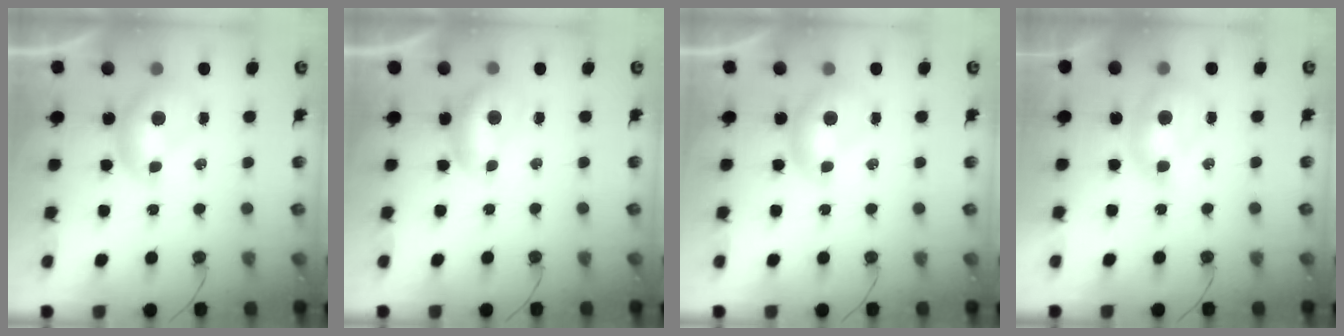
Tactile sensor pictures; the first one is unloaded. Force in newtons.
{"total": 0.5, "press": 0.1, "slide": 0.5}
{"total": 0.0}
{"total": 1.6, "press": 1.5, "slide": 0.6}